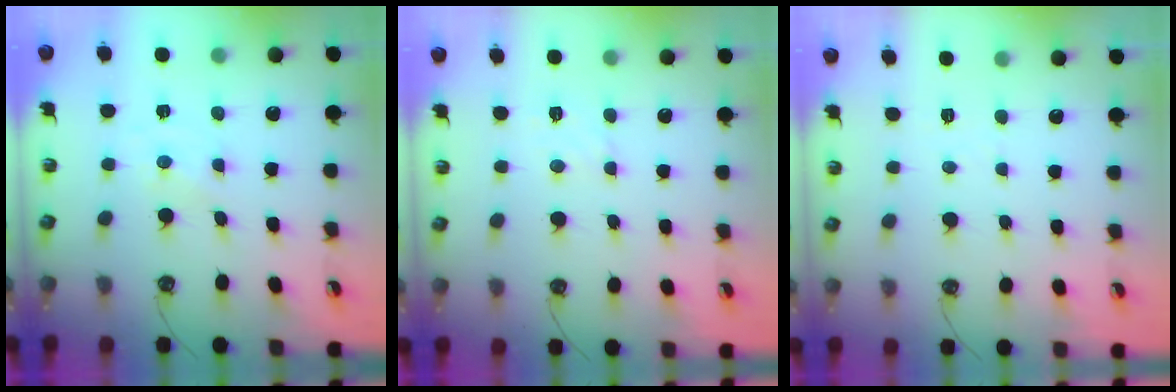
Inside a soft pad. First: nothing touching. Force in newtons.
{"total": 4.1, "press": 4.1, "slide": 0.6}
{"total": 2.5, "press": 2.5, "slide": 0.4}